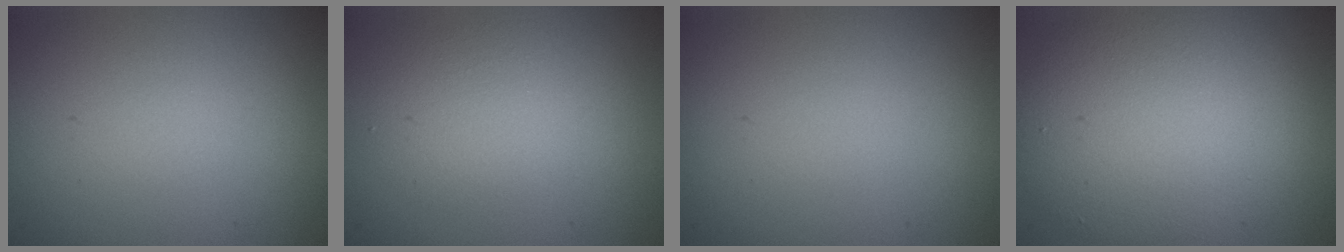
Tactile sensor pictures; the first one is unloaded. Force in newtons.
{"total": 2.4, "press": 2.4, "slide": 0.2}
{"total": 0.0}
{"total": 7.3, "press": 7.3, "slide": 0.6}